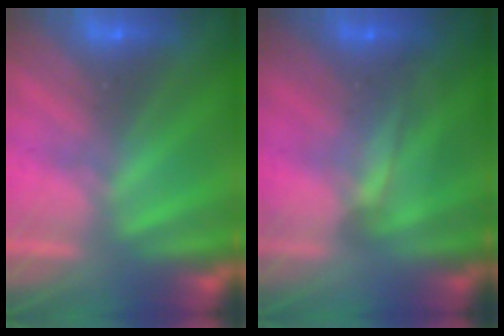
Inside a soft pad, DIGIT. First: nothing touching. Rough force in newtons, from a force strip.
{"total": 1.6}